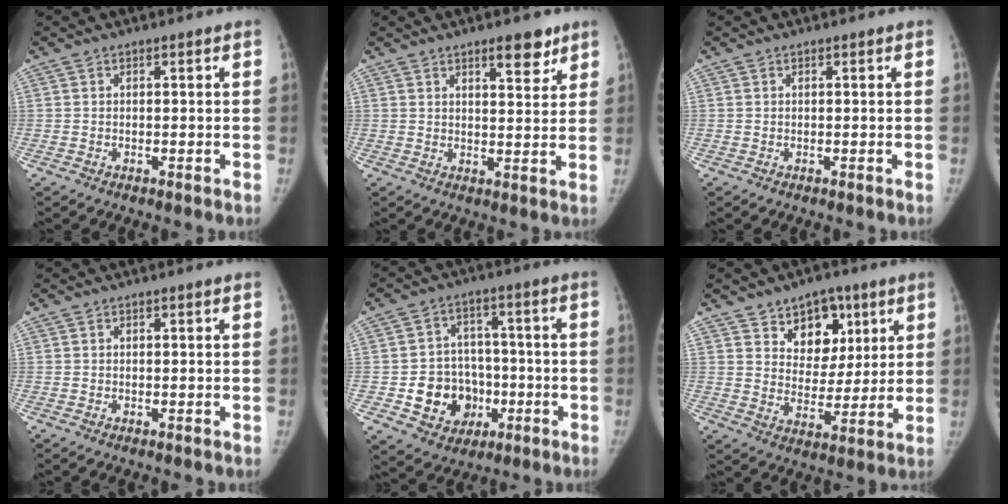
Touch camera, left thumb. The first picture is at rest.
{"total": 5.7, "force": [3.9, 2.1, 3.7], "torque": [-0.031, -0.024, 0.054]}
{"total": 0.0}
{"total": 0.0}
{"total": 12.0, "force": [-3.3, 10.2, 5.4], "torque": [-0.034, 0.029, -0.044]}
{"total": 10.8, "force": [5.9, 7.8, 4.6], "torque": [-0.027, -0.028, 0.096]}